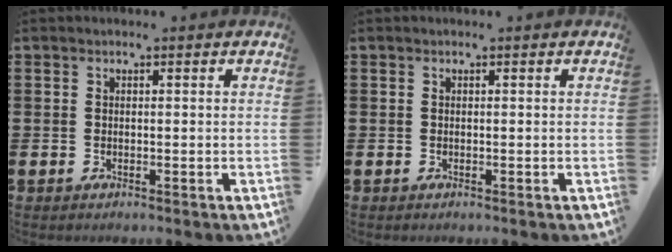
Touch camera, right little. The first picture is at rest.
{"total": 0.0}